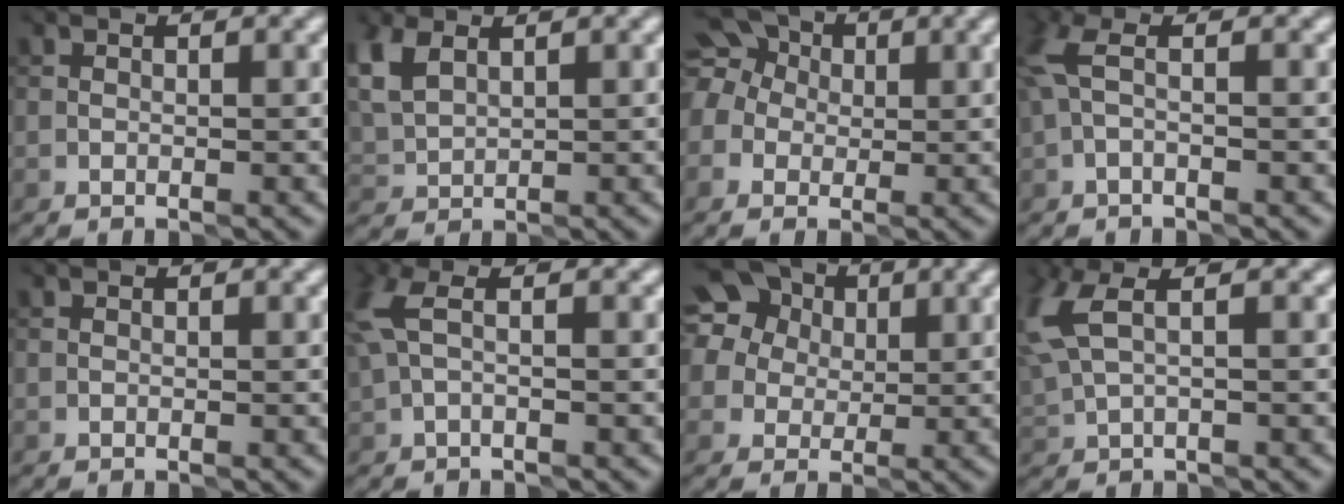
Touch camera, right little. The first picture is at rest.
{"total": 3.9, "force": [1.8, 2.4, 2.5], "torque": [-0.079, 0.008, 0.043]}
{"total": 8.5, "force": [1.8, 7.5, 3.7], "torque": [-0.092, 0.039, 0.003]}
{"total": 2.4, "force": [0.1, 0.9, 2.2], "torque": [-0.067, 0.008, 0.000]}
{"total": 0.0}
{"total": 2.8, "force": [0.6, 1.3, 2.4], "torque": [-0.074, 0.006, 0.013]}
{"total": 12.6, "force": [5.1, 10.3, 5.3], "torque": [-0.146, 0.028, 0.086]}
{"total": 4.9, "force": [1.6, 2.0, 4.2], "torque": [-0.126, 0.006, 0.039]}